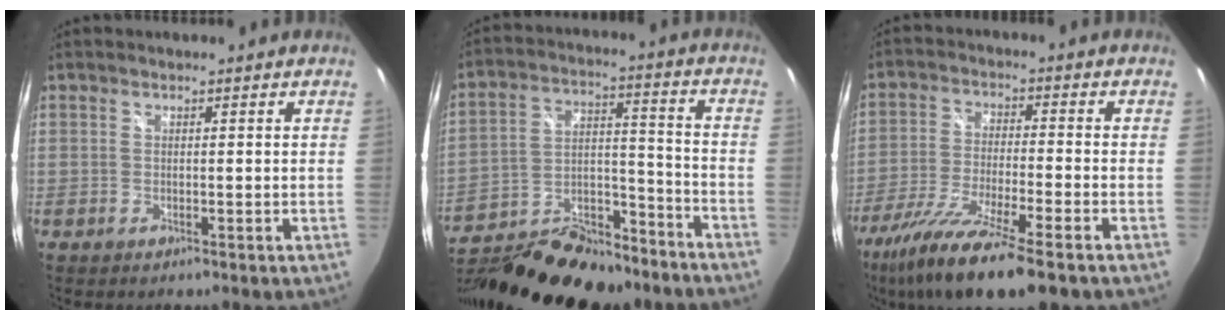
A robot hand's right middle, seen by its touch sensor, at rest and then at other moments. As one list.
[{"total": 26.6, "force": [-21.0, 9.0, 13.7], "torque": [-0.263, -0.015, -0.329]}, {"total": 16.9, "force": [-11.9, 2.6, 11.8], "torque": [-0.237, -0.047, -0.213]}]